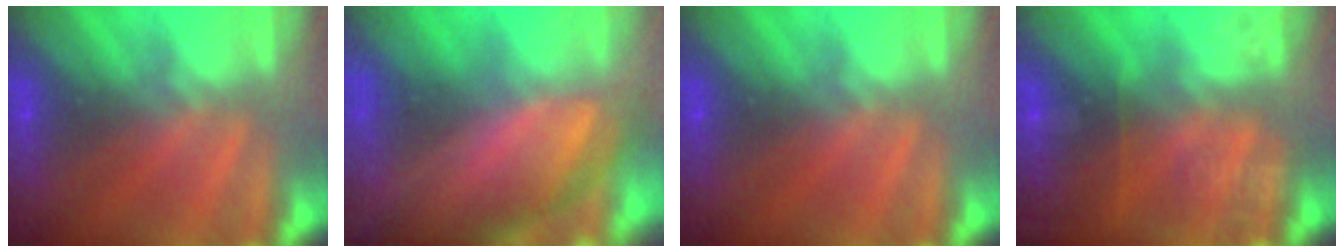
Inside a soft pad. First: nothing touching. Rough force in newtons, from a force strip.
{"total": 7.8}
{"total": 0.0}
{"total": 7.5}